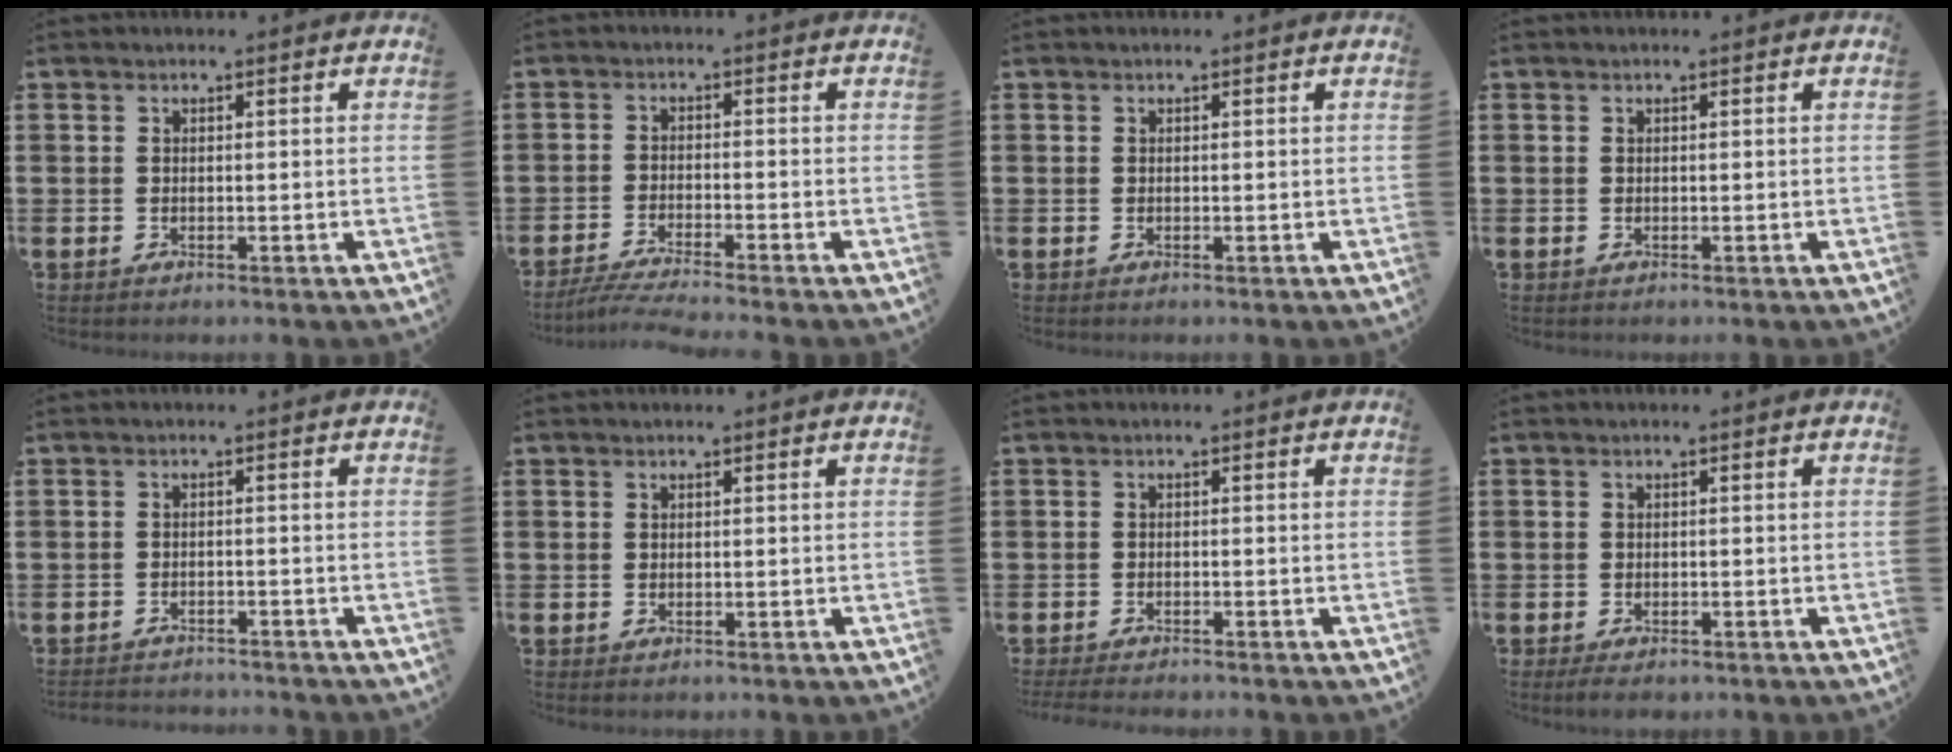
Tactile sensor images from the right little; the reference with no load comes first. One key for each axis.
{"total": 3.2, "fx": -2.8, "fy": -0.2, "fz": 1.6, "tx": -0.023, "ty": -0.004, "tz": -0.051}
{"total": 0.0}
{"total": 0.0}
{"total": 1.6, "fx": -1.6, "fy": 0.0, "fz": -0.2, "tx": -0.002, "ty": 0.003, "tz": -0.035}
{"total": 0.0}
{"total": 1.1, "fx": -1.1, "fy": 0.0, "fz": 0.3, "tx": -0.007, "ty": 0.002, "tz": -0.022}
{"total": 0.9, "fx": -0.6, "fy": 0.3, "fz": 0.6, "tx": -0.013, "ty": -0.001, "tz": -0.013}